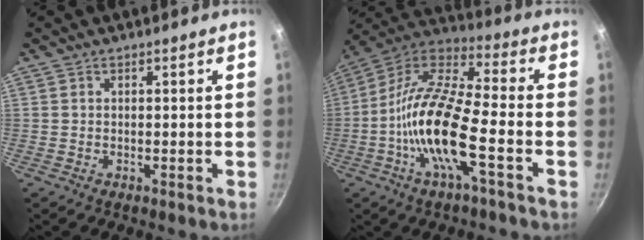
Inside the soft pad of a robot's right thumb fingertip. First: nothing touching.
{"total": 17.3, "force": [-4.9, 4.9, 15.9], "torque": [-0.304, 0.040, -0.114]}